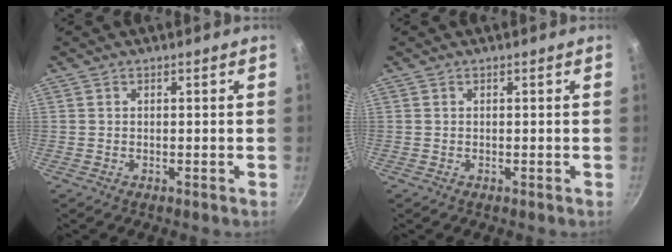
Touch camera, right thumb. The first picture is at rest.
{"total": 0.0}